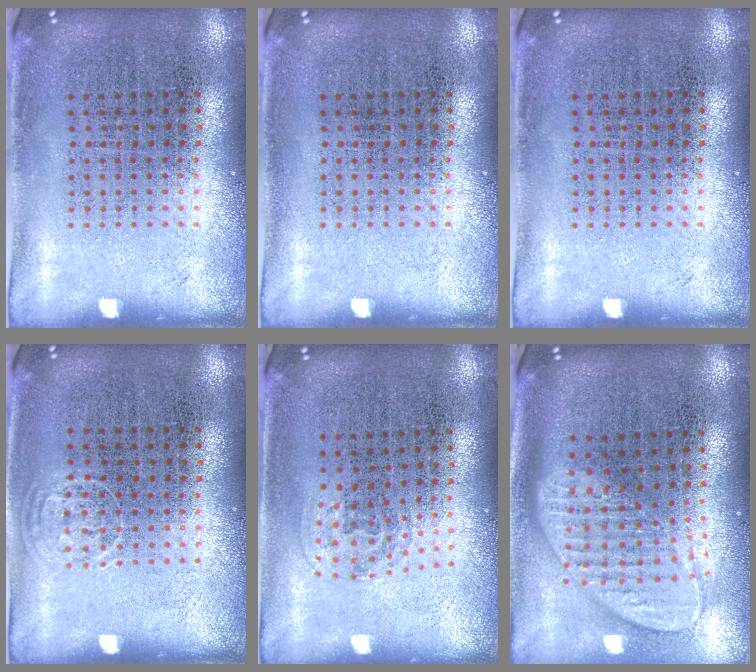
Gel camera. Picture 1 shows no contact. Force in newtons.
{"total": 0.0}
{"total": 0.0}
{"total": 0.7, "press": 0.6, "slide": 0.4}
{"total": 1.0, "press": 0.6, "slide": 0.7}
{"total": 2.0, "press": 1.5, "slide": 1.2}